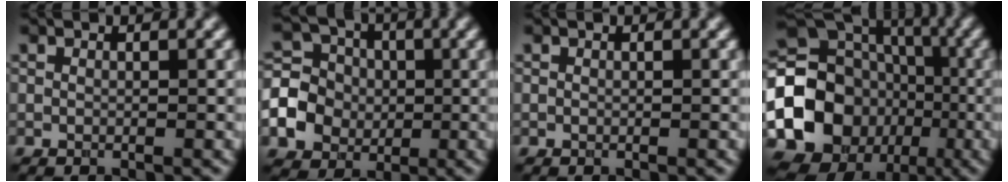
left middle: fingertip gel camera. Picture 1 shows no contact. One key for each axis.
{"total": 7.2, "fx": -1.6, "fy": 6.5, "fz": 2.8, "tx": -0.066, "ty": 0.011, "tz": -0.051}
{"total": 0.0}
{"total": 15.8, "fx": -3.3, "fy": 13.5, "fz": 7.6, "tx": -0.149, "ty": -0.020, "tz": -0.081}